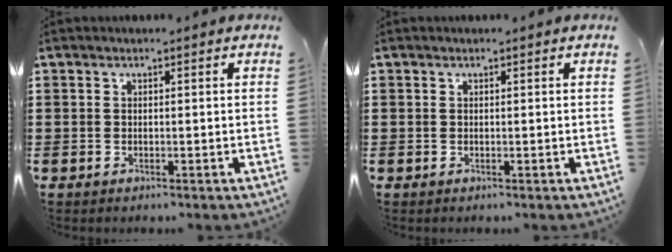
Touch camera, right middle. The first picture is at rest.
{"total": 0.0}